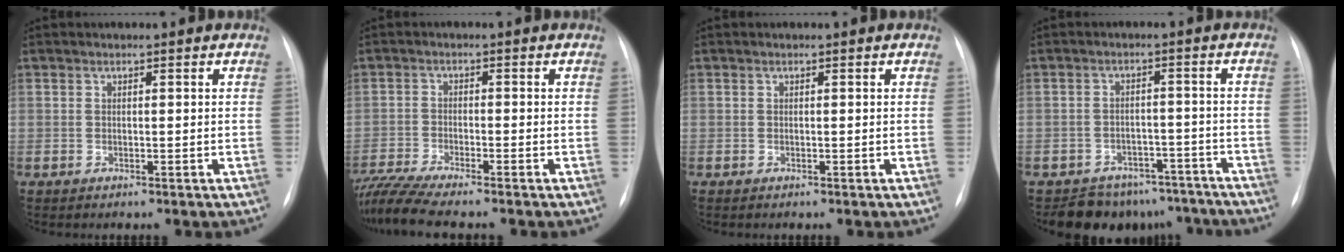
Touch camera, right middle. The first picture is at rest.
{"total": 8.0, "force": [-7.1, -0.9, 3.6], "torque": [-0.066, -0.020, -0.124]}
{"total": 0.0}
{"total": 10.0, "force": [-8.4, 5.3, 0.9], "torque": [0.012, 0.024, -0.102]}